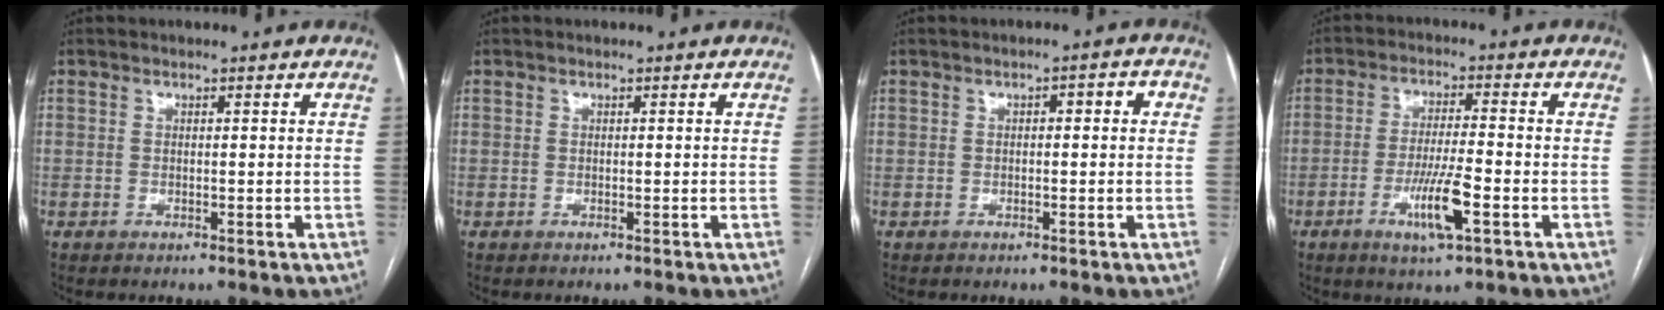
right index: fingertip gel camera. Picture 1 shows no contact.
{"total": 0.0}
{"total": 2.4, "force": [0.2, 1.0, 2.2], "torque": [-0.027, 0.015, 0.000]}
{"total": 7.9, "force": [-3.2, 0.6, 7.2], "torque": [-0.136, -0.011, -0.056]}